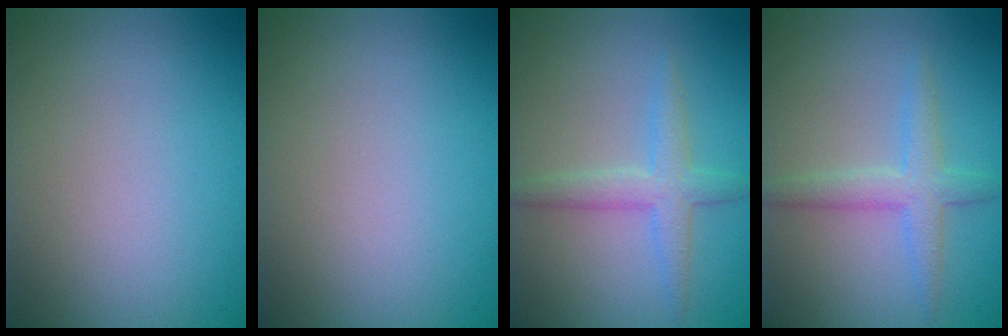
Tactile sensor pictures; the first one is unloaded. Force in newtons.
{"total": 0.0}
{"total": 2.8, "press": 2.8, "slide": 0.1}
{"total": 2.8, "press": 2.8, "slide": 0.1}